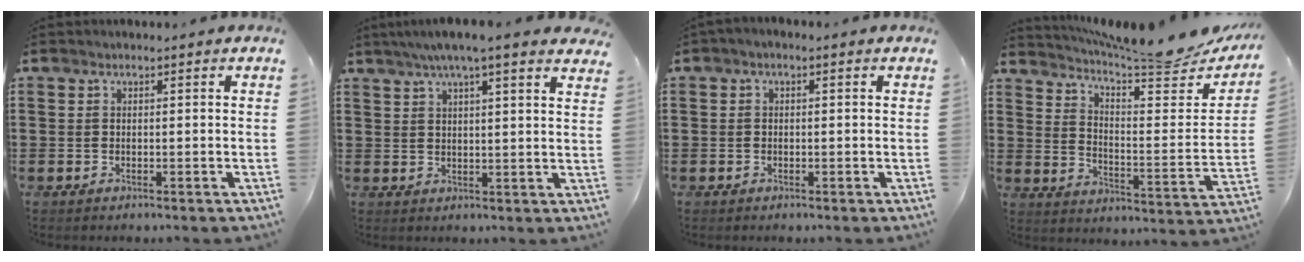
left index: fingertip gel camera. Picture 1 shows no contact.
{"total": 5.5, "force": [4.3, -0.1, 3.4], "torque": [-0.078, -0.004, 0.075]}
{"total": 0.9, "force": [-0.8, 0.3, 0.3], "torque": [-0.008, -0.001, -0.016]}
{"total": 8.0, "force": [7.1, 0.6, 3.6], "torque": [-0.075, -0.055, 0.115]}